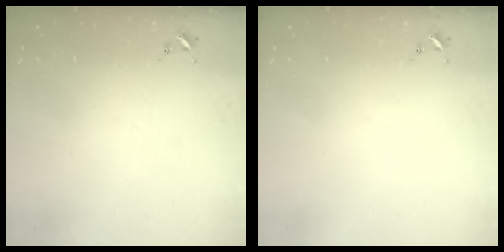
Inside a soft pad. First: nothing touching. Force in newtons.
{"total": 0.0}